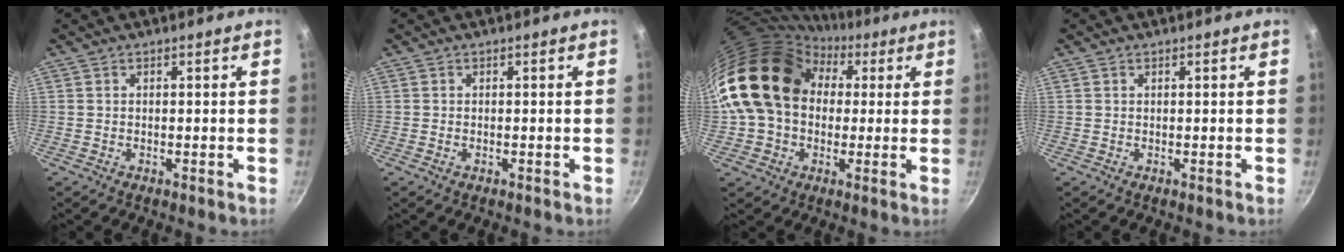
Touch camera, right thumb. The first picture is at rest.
{"total": 0.5, "force": [-0.2, 0.3, 0.4], "torque": [-0.007, 0.001, -0.003]}
{"total": 19.7, "force": [3.4, 15.2, 12.1], "torque": [-0.190, 0.045, 0.051]}
{"total": 0.0}